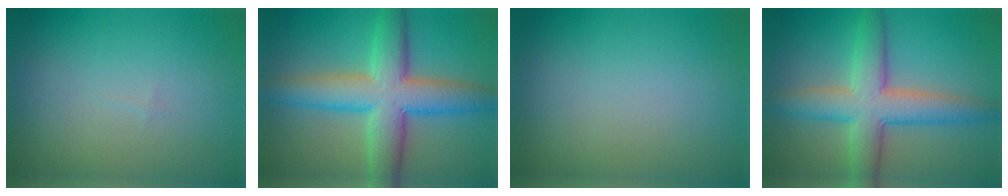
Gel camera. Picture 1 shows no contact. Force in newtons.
{"total": 8.9, "press": 8.9, "slide": 0.2}
{"total": 0.0}
{"total": 7.3, "press": 7.3, "slide": 0.3}